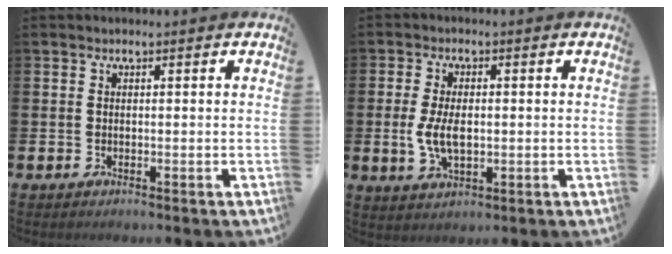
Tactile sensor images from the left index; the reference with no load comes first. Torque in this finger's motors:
{"motor_torque": [0.69, 0.04, 0.20, 0.21]}